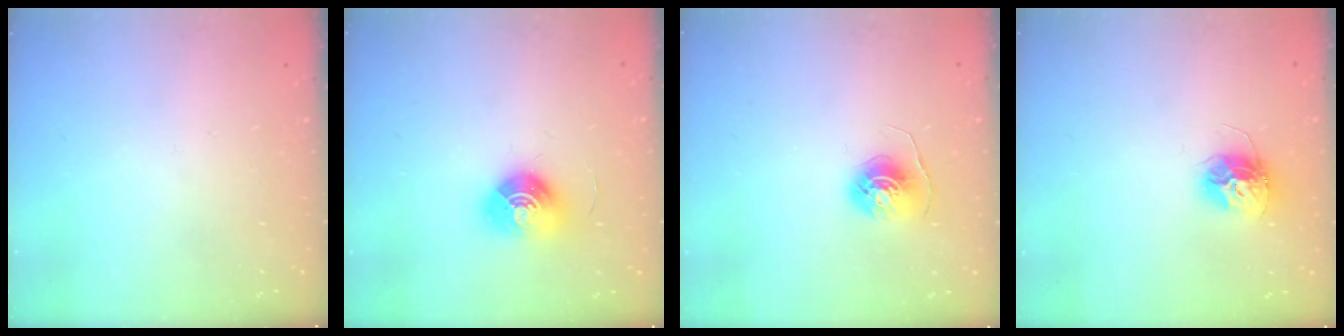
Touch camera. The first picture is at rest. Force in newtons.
{"total": 10.0, "press": 10.0, "slide": 0.4}
{"total": 6.1, "press": 6.1, "slide": 0.5}
{"total": 12.4, "press": 12.4, "slide": 1.0}